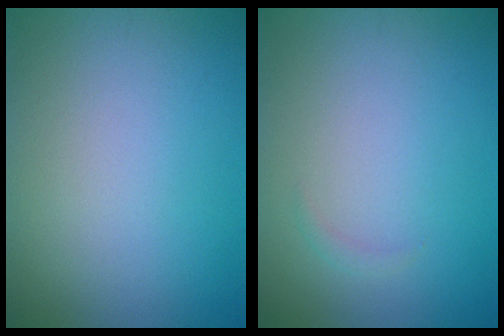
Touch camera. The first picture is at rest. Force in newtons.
{"total": 0.6, "press": 0.6, "slide": 0.0}